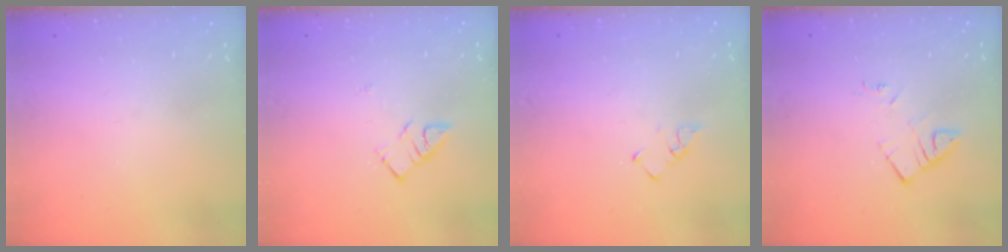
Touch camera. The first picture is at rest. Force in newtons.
{"total": 5.0, "press": 5.0, "slide": 0.2}
{"total": 1.9, "press": 1.9, "slide": 0.3}
{"total": 4.4, "press": 4.4, "slide": 0.2}